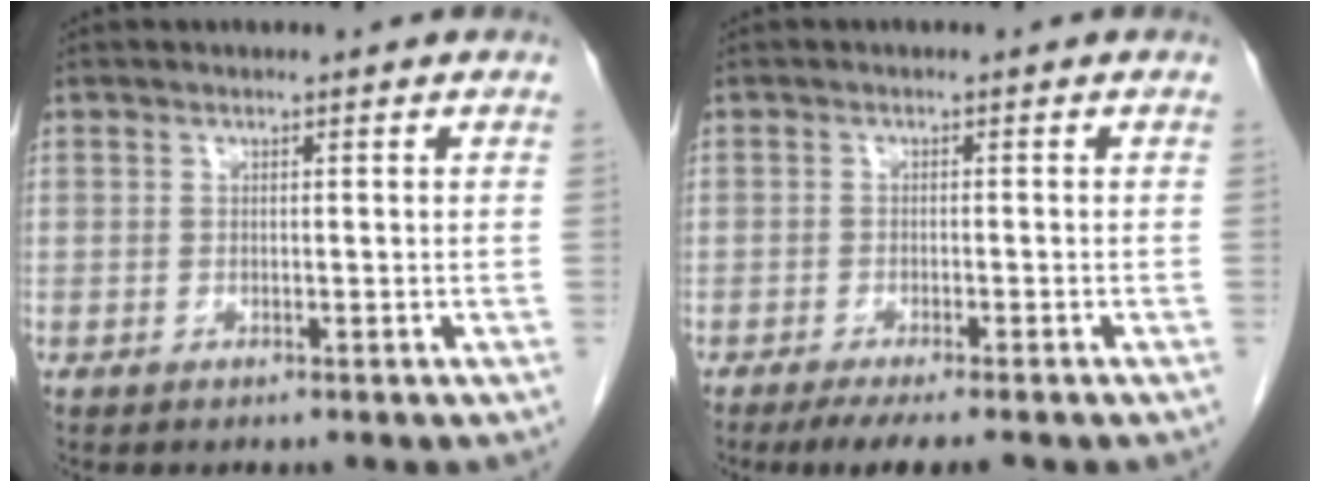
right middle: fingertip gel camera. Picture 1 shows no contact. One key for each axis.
{"total": 5.8, "fx": -4.6, "fy": 0.5, "fz": 3.5, "tx": -0.043, "ty": -0.011, "tz": -0.068}